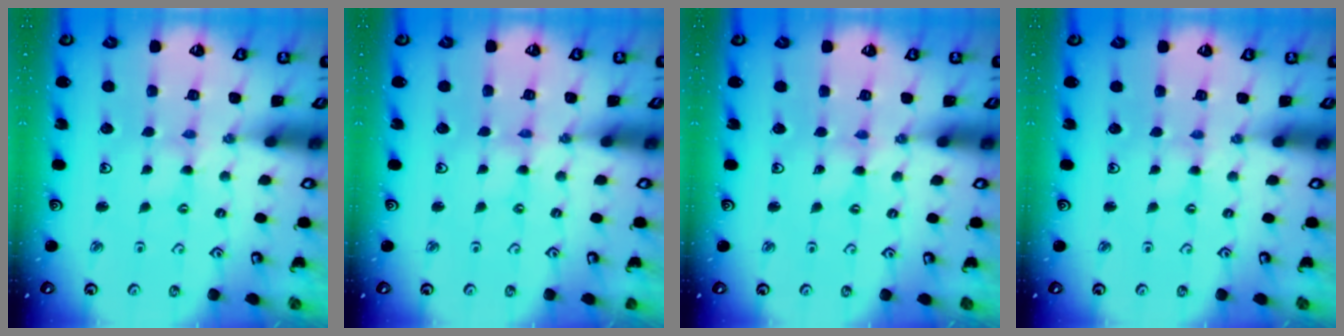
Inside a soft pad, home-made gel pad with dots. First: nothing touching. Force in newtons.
{"total": 0.0}
{"total": 0.0}
{"total": 0.0}